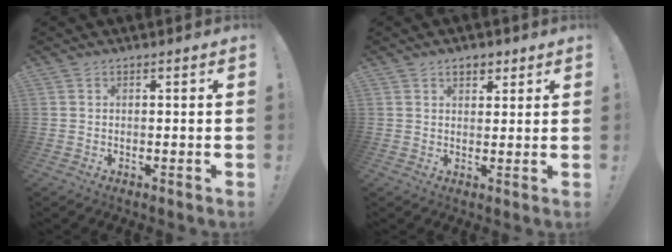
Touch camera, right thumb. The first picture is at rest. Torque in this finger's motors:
{"motor_torque": [0.56, 0.75, 0.07, -0.09, 0.00]}